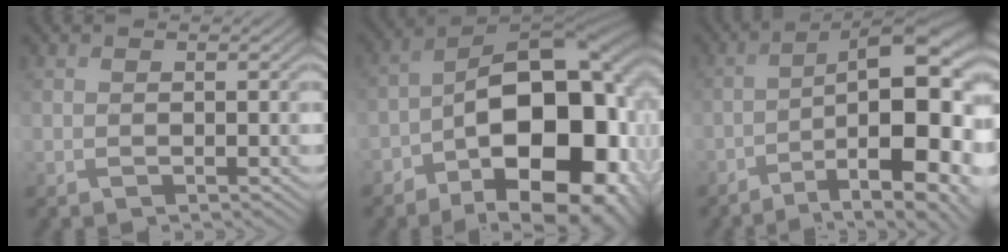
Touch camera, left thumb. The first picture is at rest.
{"total": 19.7, "force": [-5.9, 11.5, 14.9], "torque": [-0.198, -0.018, -0.088]}
{"total": 17.2, "force": [-6.3, 5.9, 14.9], "torque": [-0.198, -0.005, -0.083]}